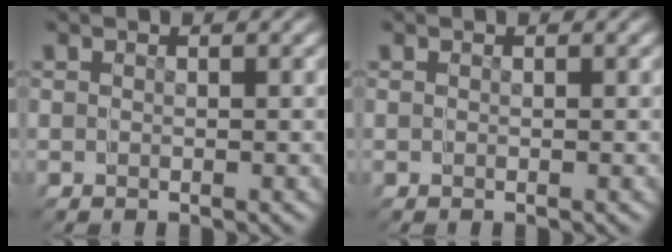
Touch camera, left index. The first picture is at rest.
{"total": 0.0}